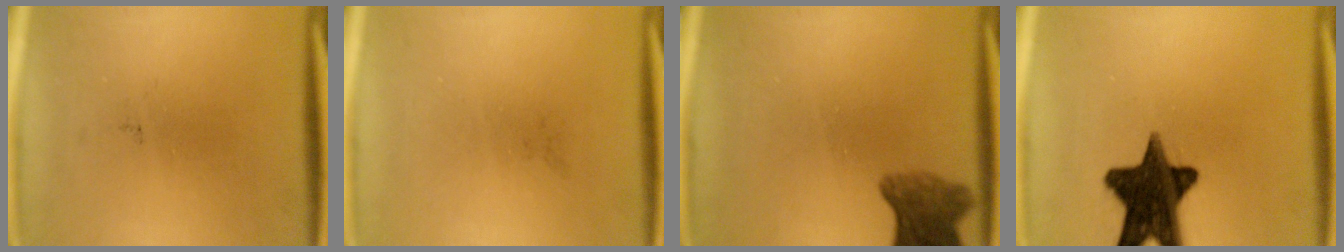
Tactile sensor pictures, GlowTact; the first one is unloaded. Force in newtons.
{"total": 0.0}
{"total": 5.9}
{"total": 16.4}